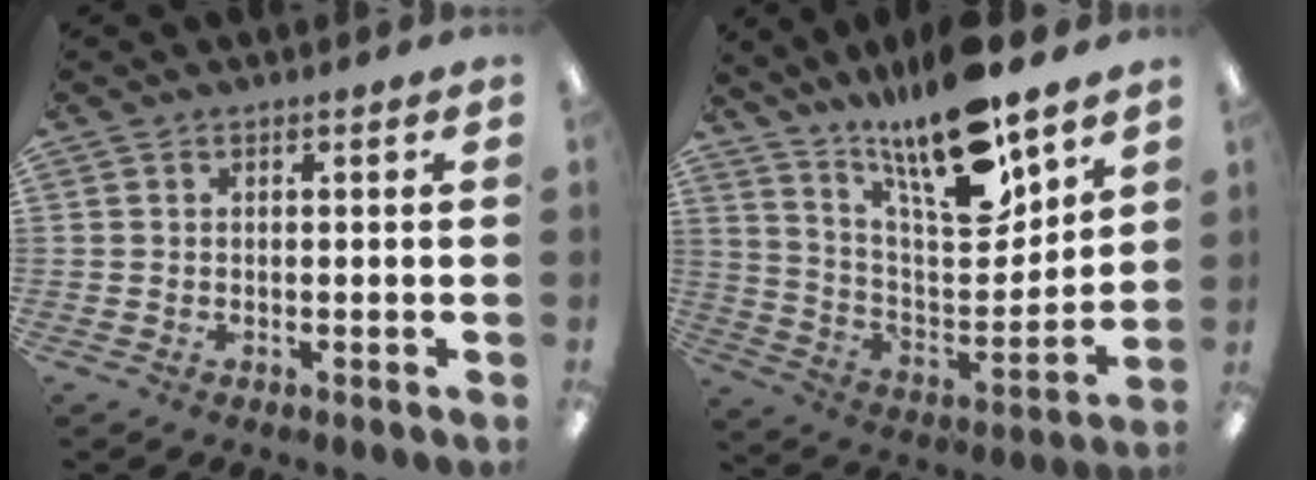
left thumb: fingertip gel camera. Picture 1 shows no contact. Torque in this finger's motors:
{"motor_torque": [0.55, 0.50, 1.39, -1.38, 0.22]}